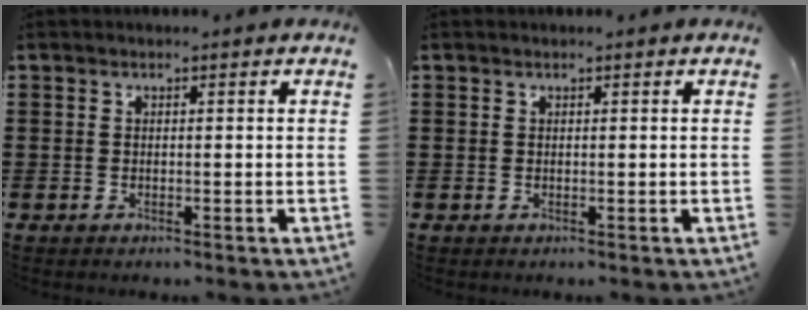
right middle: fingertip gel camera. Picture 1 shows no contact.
{"total": 0.0}